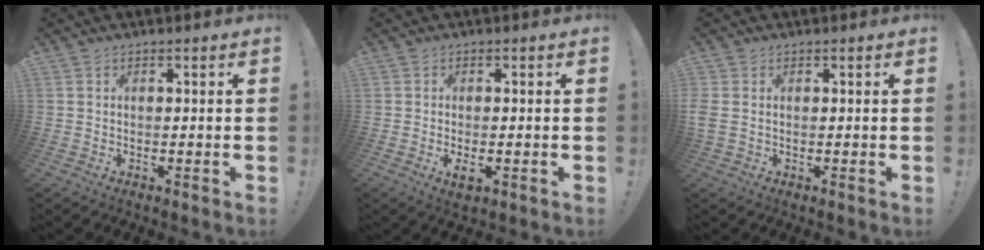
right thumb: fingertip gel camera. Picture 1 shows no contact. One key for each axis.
{"total": 3.0, "fx": -1.0, "fy": 1.2, "fz": 2.6, "tx": -0.037, "ty": -0.002, "tz": -0.017}
{"total": 2.1, "fx": 0.2, "fy": 1.4, "fz": 1.6, "tx": -0.030, "ty": 0.006, "tz": 0.006}